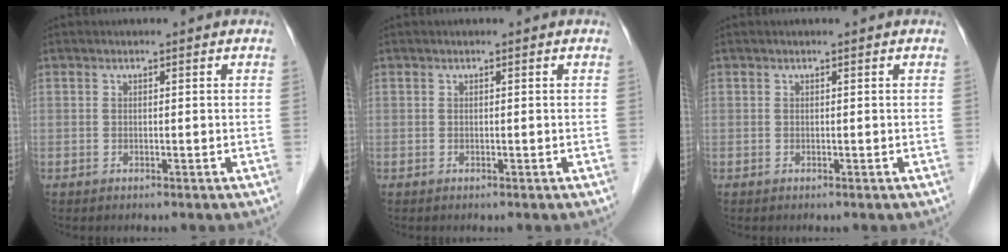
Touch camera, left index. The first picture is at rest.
{"total": 0.0}
{"total": 0.0}